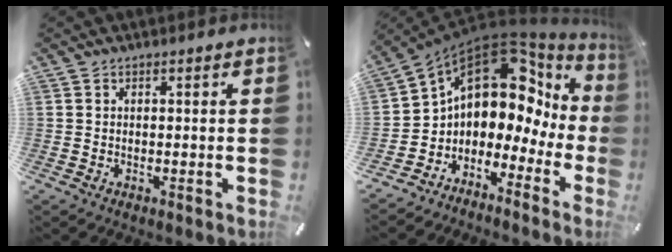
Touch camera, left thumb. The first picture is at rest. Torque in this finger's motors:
{"motor_torque": [0.42, 1.86, 2.02, 0.75, 0.17]}